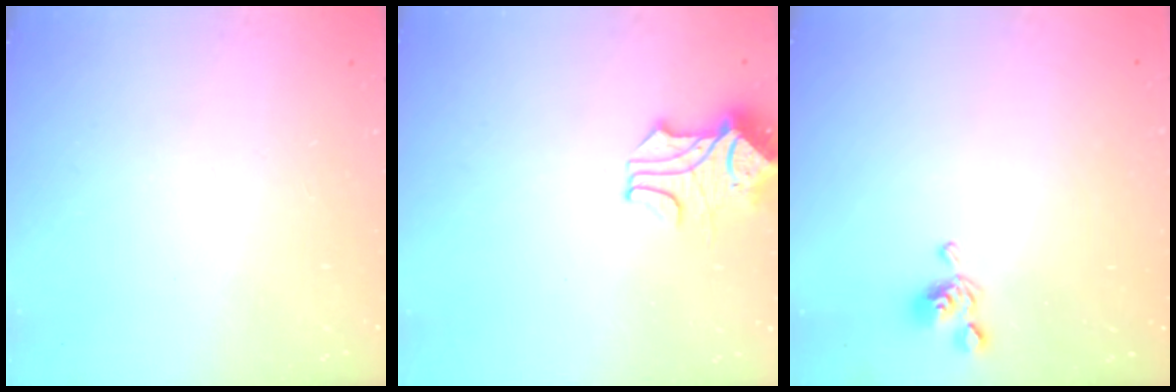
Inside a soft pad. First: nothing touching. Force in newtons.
{"total": 1.6, "press": 1.2, "slide": 1.0}
{"total": 5.3, "press": 5.3, "slide": 0.1}